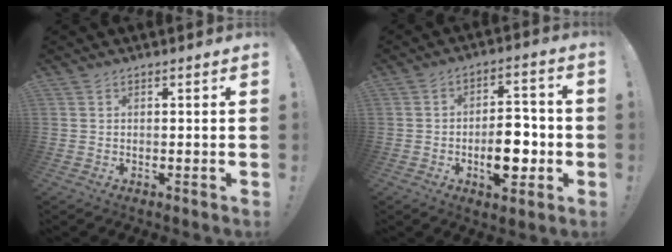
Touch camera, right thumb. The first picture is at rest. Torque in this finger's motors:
{"motor_torque": [1.55, 1.18, -0.13, 0.12, 0.02]}